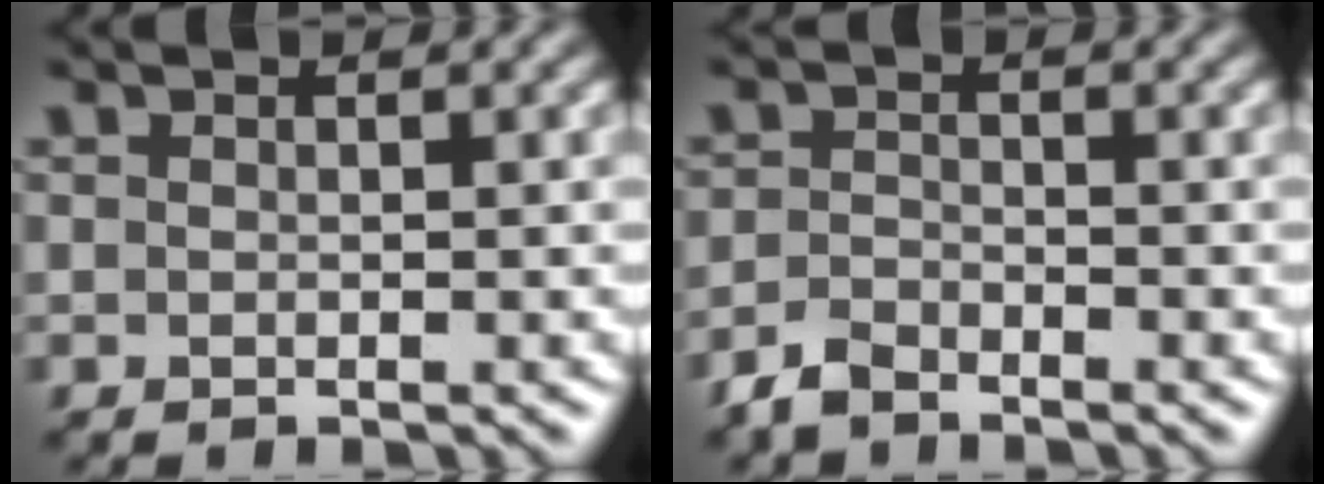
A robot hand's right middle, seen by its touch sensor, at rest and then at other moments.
{"total": 2.1, "force": [-1.9, 0.7, 0.5], "torque": [-0.011, 0.001, -0.045]}